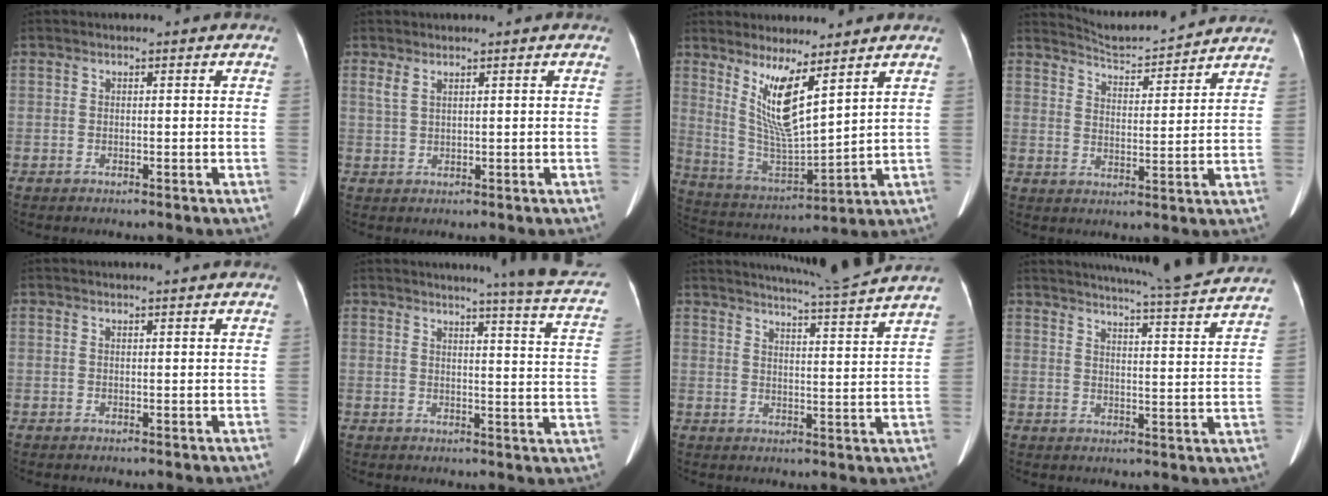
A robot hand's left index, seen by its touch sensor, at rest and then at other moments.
{"total": 1.6, "force": [1.0, 0.4, 1.2], "torque": [-0.033, 0.007, 0.029]}
{"total": 9.8, "force": [5.4, 1.1, 8.0], "torque": [-0.165, -0.026, 0.115]}
{"total": 9.7, "force": [9.6, -0.1, 1.3], "torque": [-0.037, 0.010, 0.148]}
{"total": 1.4, "force": [1.3, -0.3, 0.4], "torque": [-0.009, 0.004, 0.018]}
{"total": 14.2, "force": [12.2, -0.9, 7.1], "torque": [-0.087, -0.065, 0.114]}
{"total": 12.4, "force": [11.5, -2.3, 4.0], "torque": [-0.076, -0.028, 0.149]}
{"total": 16.6, "force": [15.5, -0.9, 5.9], "torque": [-0.099, -0.039, 0.188]}